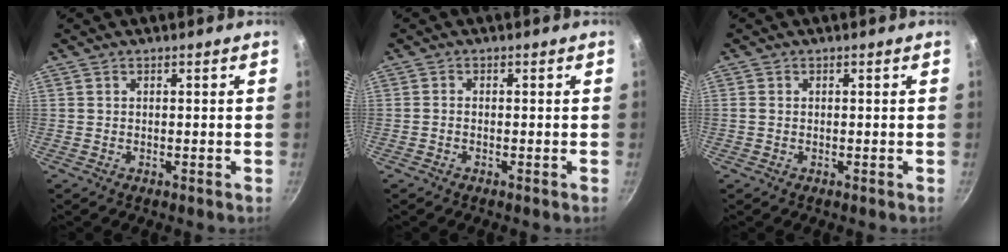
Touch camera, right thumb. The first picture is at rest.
{"total": 0.7, "force": [-0.4, 0.2, 0.4], "torque": [-0.013, 0.005, -0.013]}
{"total": 0.8, "force": [-0.1, 0.7, 0.4], "torque": [-0.008, 0.003, -0.003]}